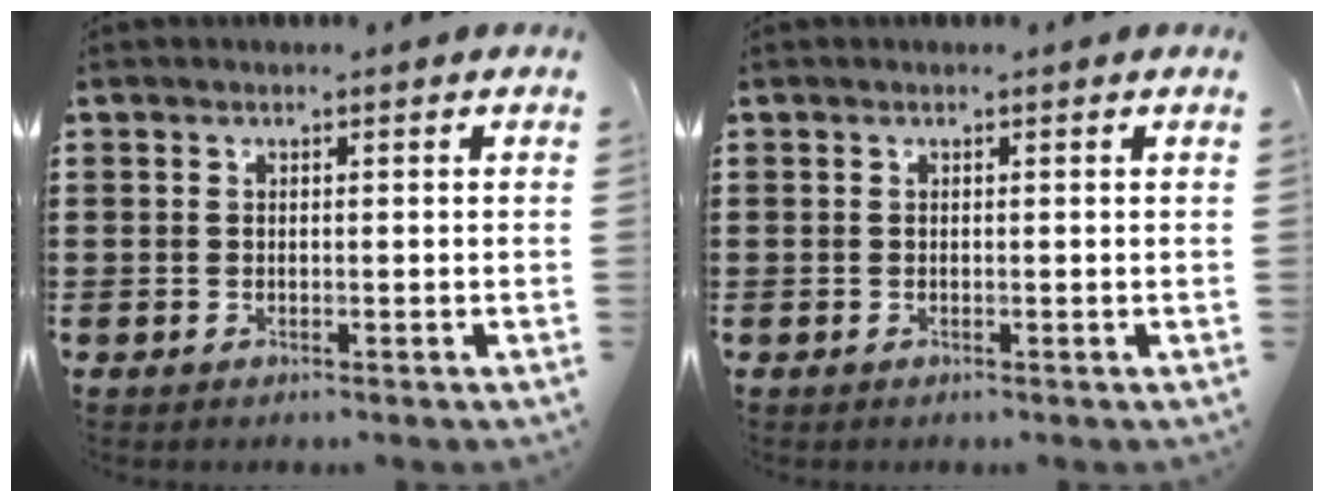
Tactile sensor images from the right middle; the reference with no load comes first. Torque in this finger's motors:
{"motor_torque": [0.15, -0.26, 0.03, 0.01]}